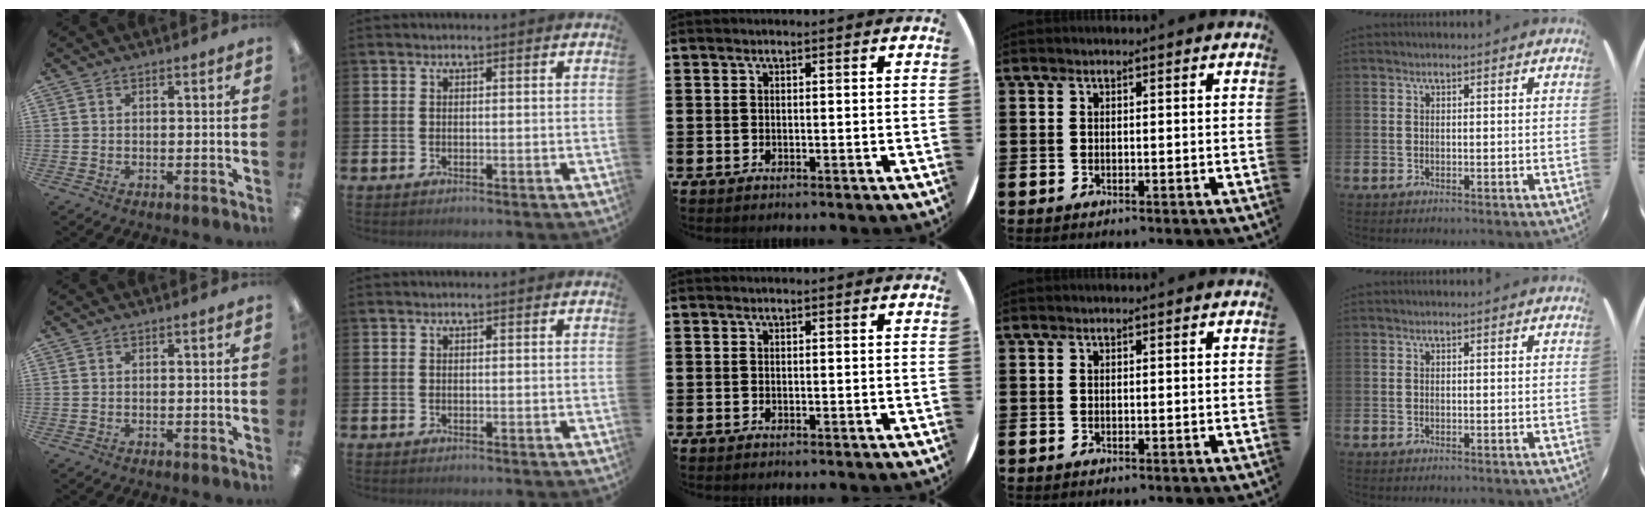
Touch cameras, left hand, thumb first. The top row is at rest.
{}